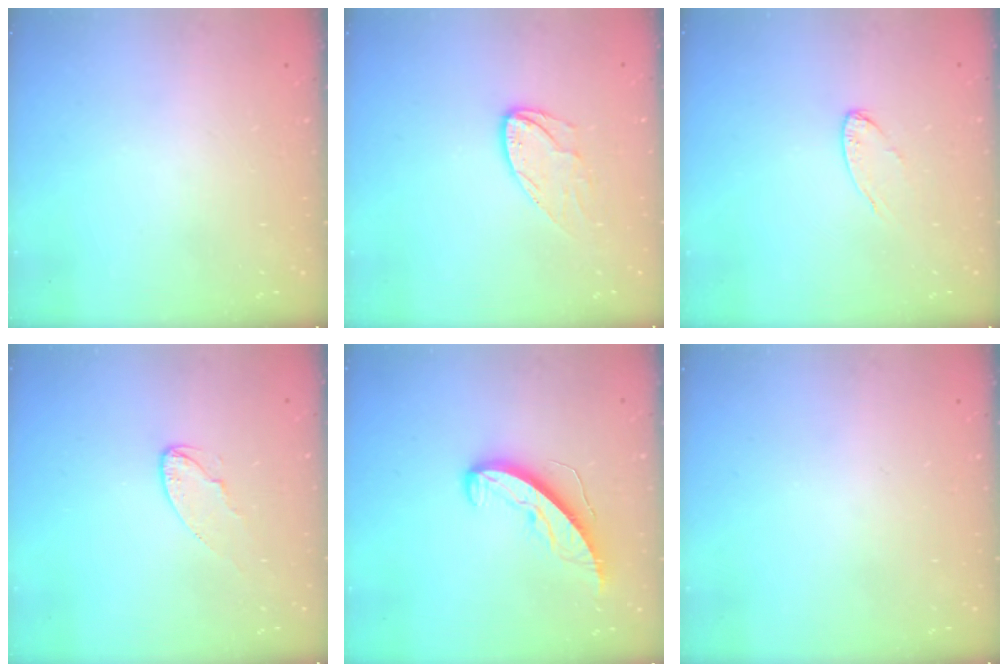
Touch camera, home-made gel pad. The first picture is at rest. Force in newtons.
{"total": 7.9, "press": 7.9, "slide": 0.3}
{"total": 7.1, "press": 7.1, "slide": 0.5}
{"total": 6.1, "press": 6.1, "slide": 0.3}
{"total": 10.7, "press": 10.6, "slide": 0.9}
{"total": 0.0}